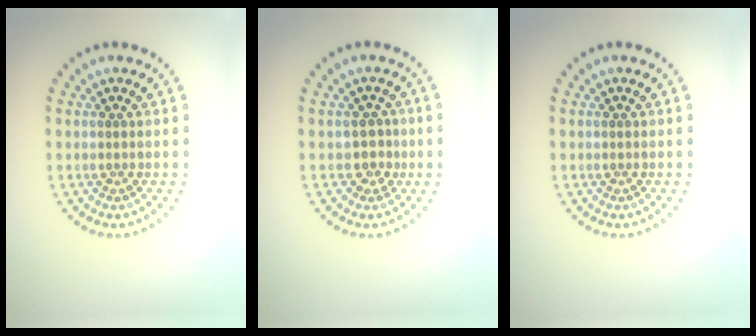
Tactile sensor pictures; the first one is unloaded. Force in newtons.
{"total": 2.0, "press": 1.4, "slide": 1.3}
{"total": 0.0}